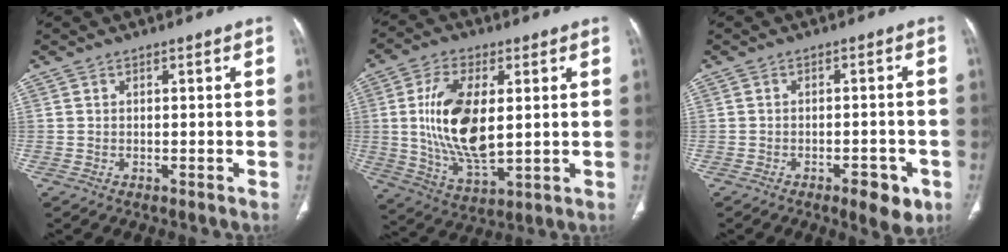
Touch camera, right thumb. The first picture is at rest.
{"total": 15.8, "force": [1.7, 7.7, 13.8], "torque": [-0.262, -0.018, 0.040]}
{"total": 6.2, "force": [-3.2, 2.6, 4.6], "torque": [-0.046, 0.009, -0.039]}